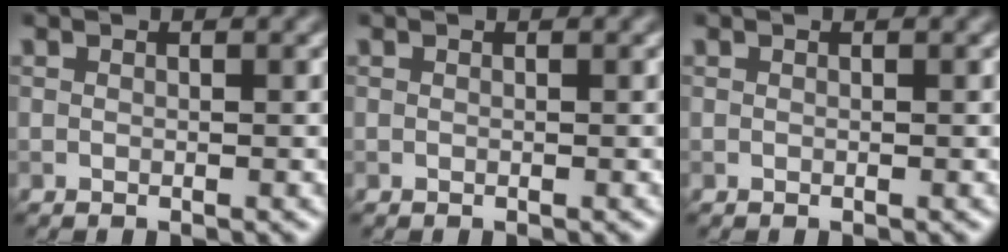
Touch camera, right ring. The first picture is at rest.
{"total": 0.0}
{"total": 0.0}